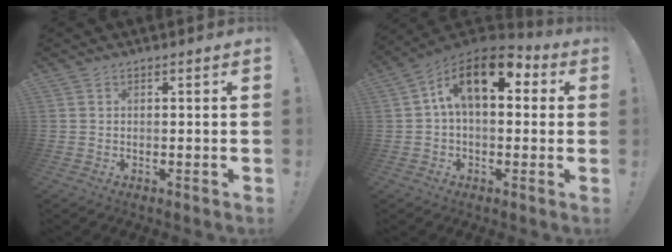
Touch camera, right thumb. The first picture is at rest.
{"total": 14.6, "force": [5.3, 7.5, 11.4], "torque": [-0.193, -0.010, 0.093]}